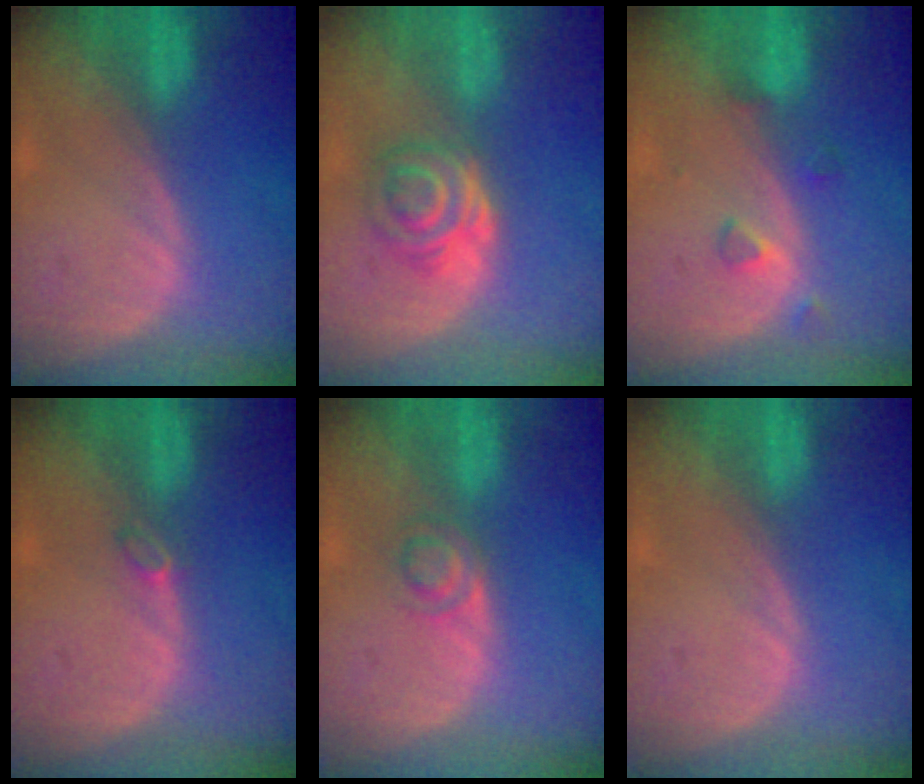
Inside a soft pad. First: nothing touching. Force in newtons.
{"total": 6.4, "press": 5.3, "slide": 3.6}
{"total": 2.5, "press": 2.3, "slide": 0.9}
{"total": 1.2, "press": 1.2, "slide": 0.4}
{"total": 3.0, "press": 2.9, "slide": 0.2}
{"total": 0.5, "press": 0.0, "slide": 0.5}